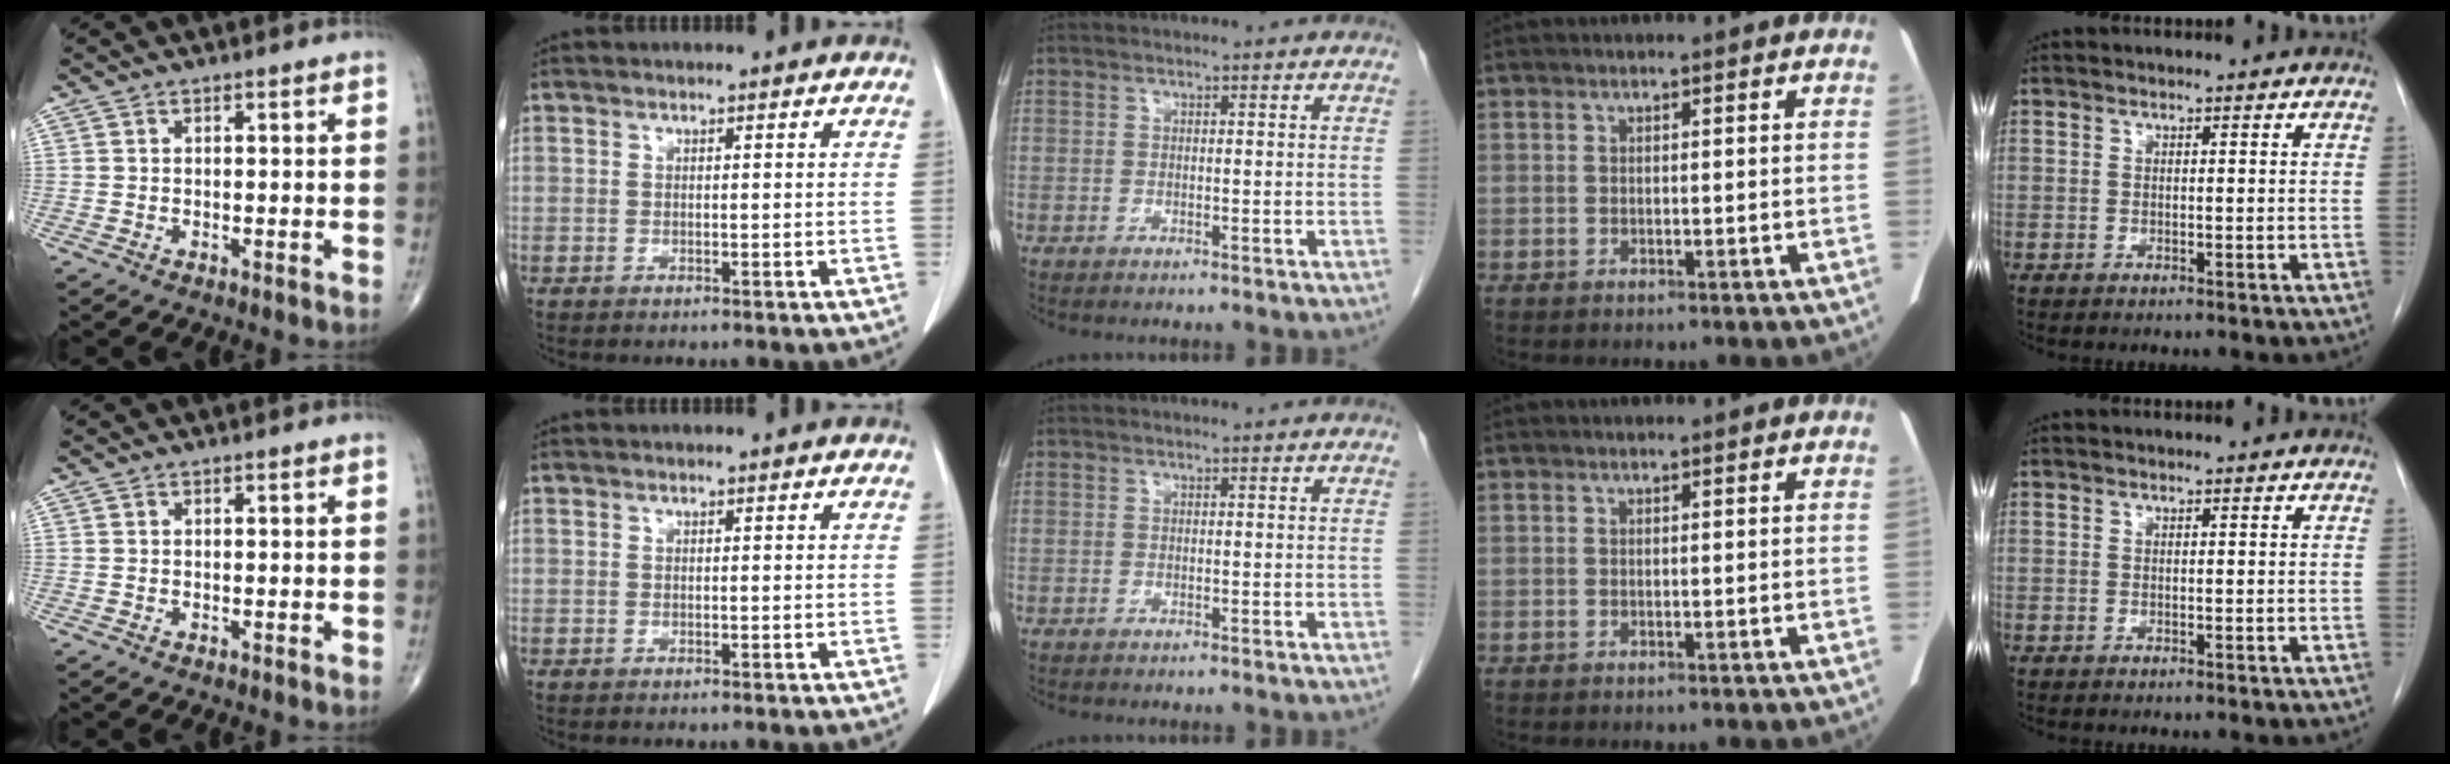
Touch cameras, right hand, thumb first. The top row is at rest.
{}